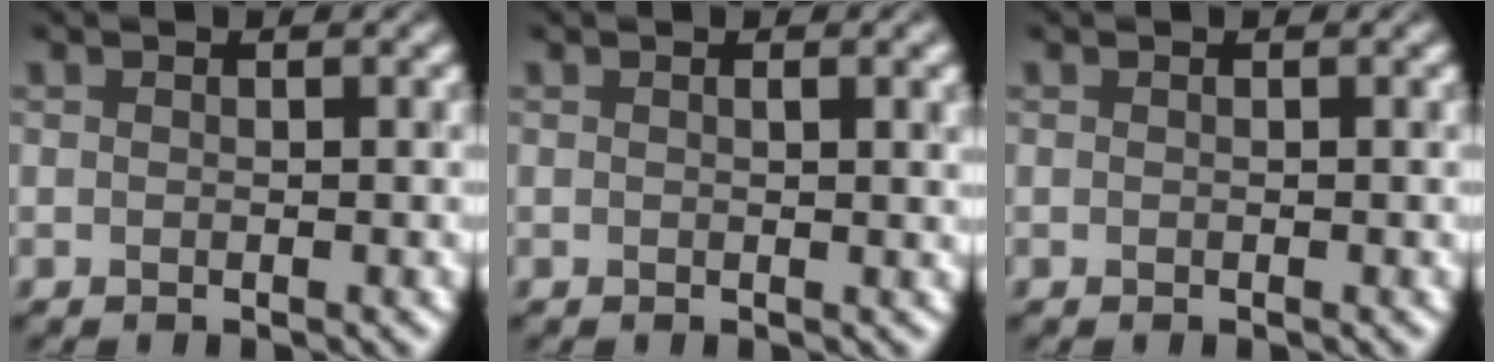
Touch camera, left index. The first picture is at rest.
{"total": 1.9, "force": [0.4, 0.5, 1.8], "torque": [-0.019, 0.007, 0.002]}
{"total": 0.0}